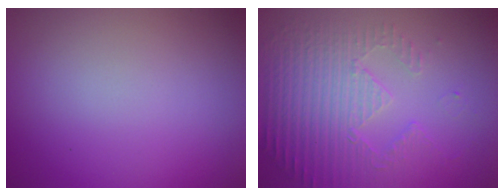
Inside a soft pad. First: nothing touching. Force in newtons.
{"total": 5.4, "press": 3.6, "slide": 4.1}